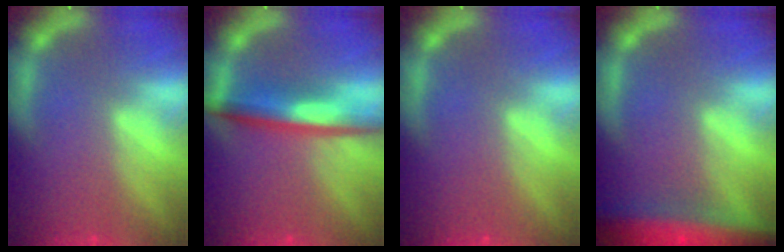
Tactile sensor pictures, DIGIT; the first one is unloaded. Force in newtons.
{"total": 5.0}
{"total": 0.0}
{"total": 10.0}